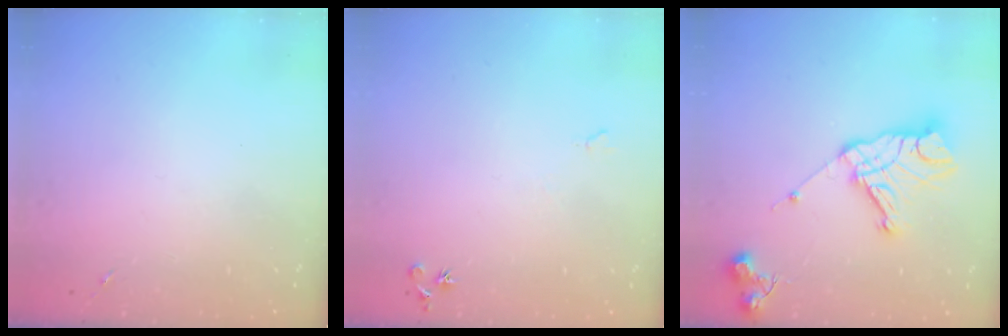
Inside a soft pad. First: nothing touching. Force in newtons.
{"total": 6.7, "press": 6.6, "slide": 1.0}
{"total": 15.6, "press": 15.6, "slide": 1.2}